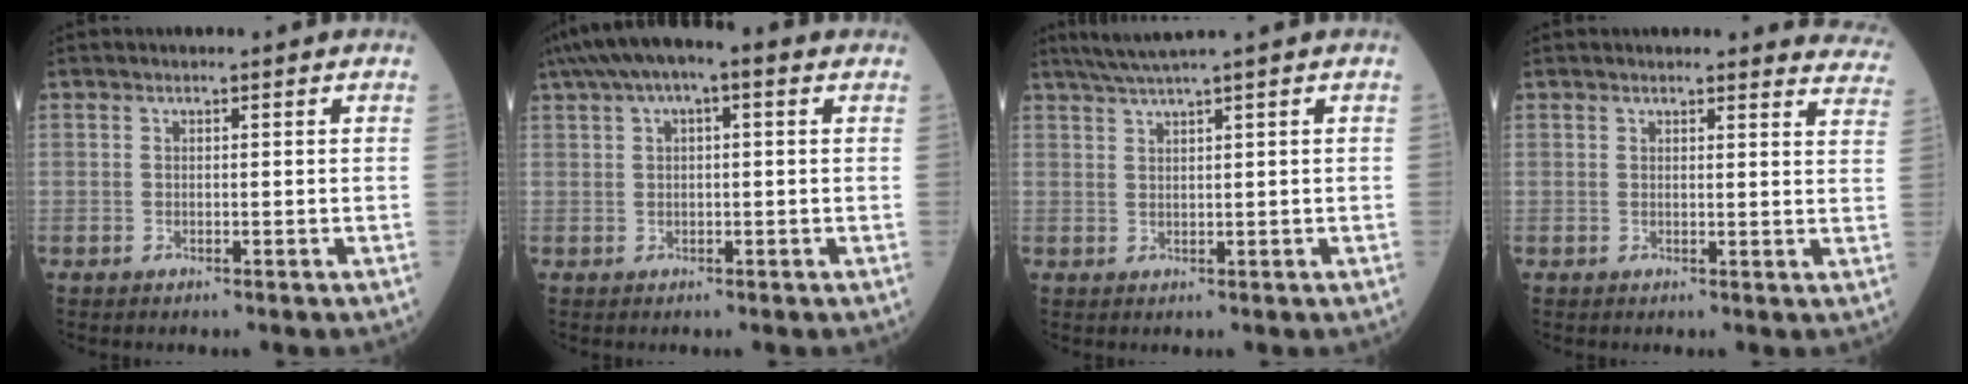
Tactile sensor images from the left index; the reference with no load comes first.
{"total": 8.2, "force": [4.3, 2.4, 6.6], "torque": [-0.118, 0.046, 0.062]}
{"total": 3.6, "force": [2.7, -1.1, 2.1], "torque": [-0.047, 0.008, 0.057]}
{"total": 9.1, "force": [9.0, 1.4, 0.5], "torque": [0.042, -0.045, 0.051]}